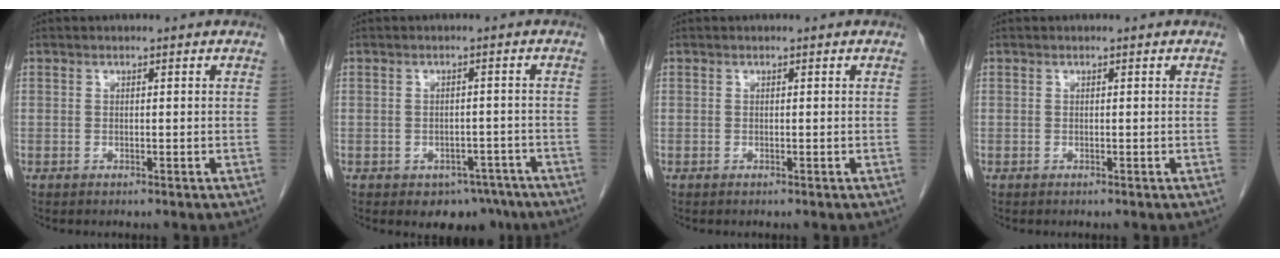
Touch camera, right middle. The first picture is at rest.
{"total": 5.1, "force": [-3.6, 3.2, 1.6], "torque": [-0.003, 0.009, -0.044]}
{"total": 0.0}
{"total": 0.0}